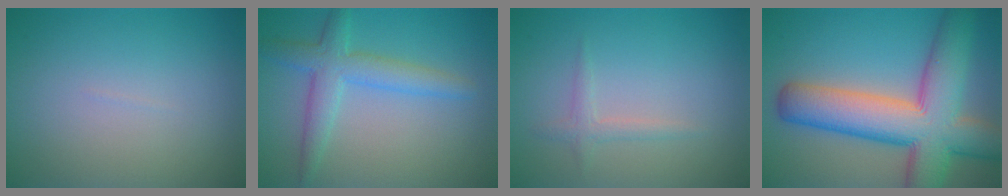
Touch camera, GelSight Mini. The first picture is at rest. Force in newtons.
{"total": 4.0, "press": 4.0, "slide": 0.1}
{"total": 1.3, "press": 1.3, "slide": 0.0}
{"total": 12.1, "press": 12.1, "slide": 0.6}